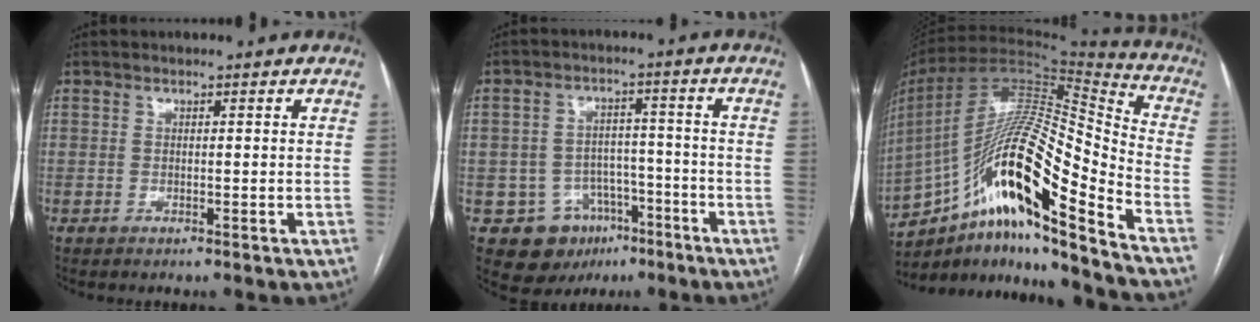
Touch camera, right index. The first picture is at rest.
{"total": 9.6, "force": [-4.8, 8.0, 2.6], "torque": [-0.037, 0.021, -0.060]}
{"total": 23.9, "force": [-13.7, 2.7, 19.4], "torque": [-0.351, 0.011, -0.241]}